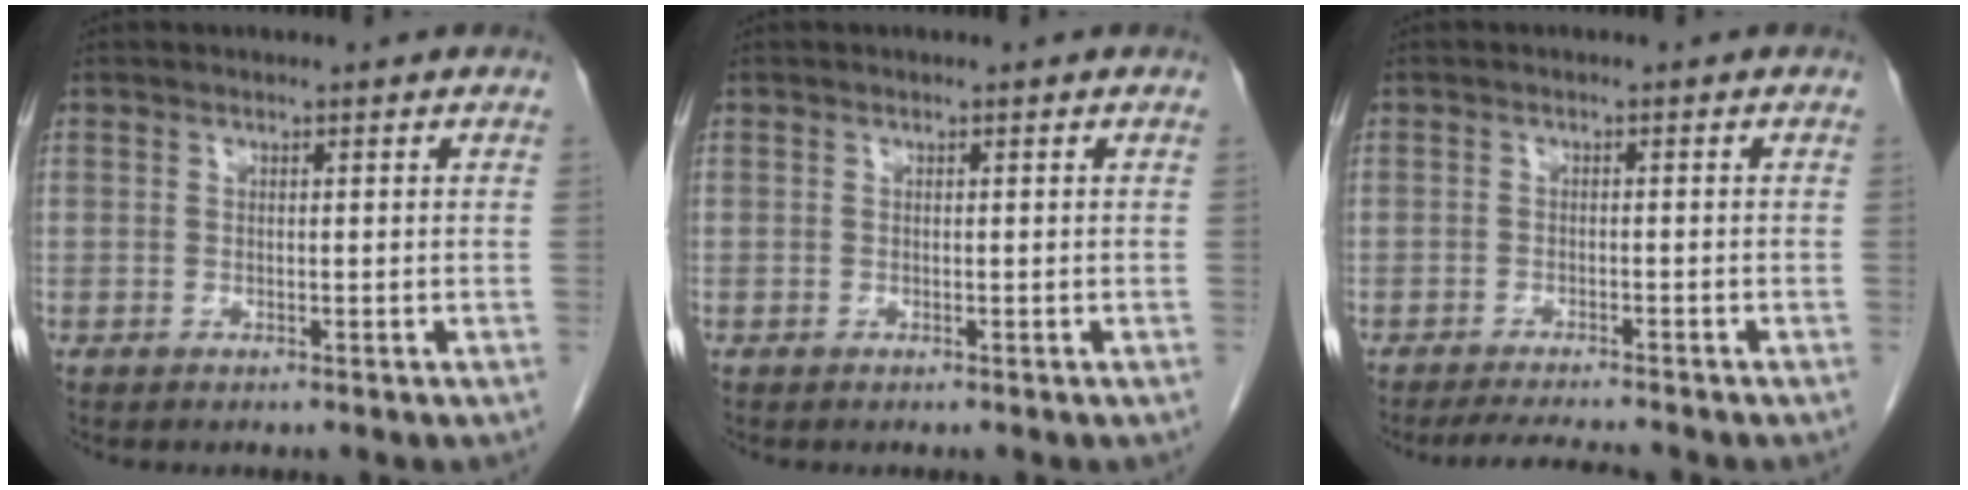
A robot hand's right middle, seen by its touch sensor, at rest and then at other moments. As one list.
[{"total": 0.0}, {"total": 4.9, "force": [-4.5, -0.2, 1.8], "torque": [-0.032, -0.019, -0.072]}]